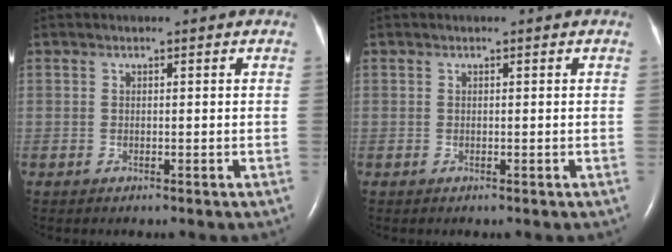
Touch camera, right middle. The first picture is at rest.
{"total": 0.0}